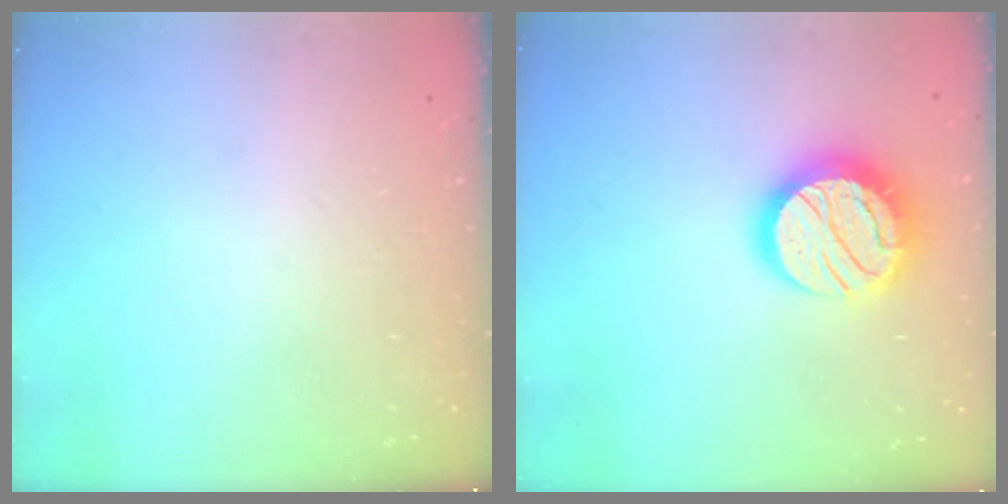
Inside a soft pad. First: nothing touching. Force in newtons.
{"total": 20.0, "press": 20.0, "slide": 1.3}